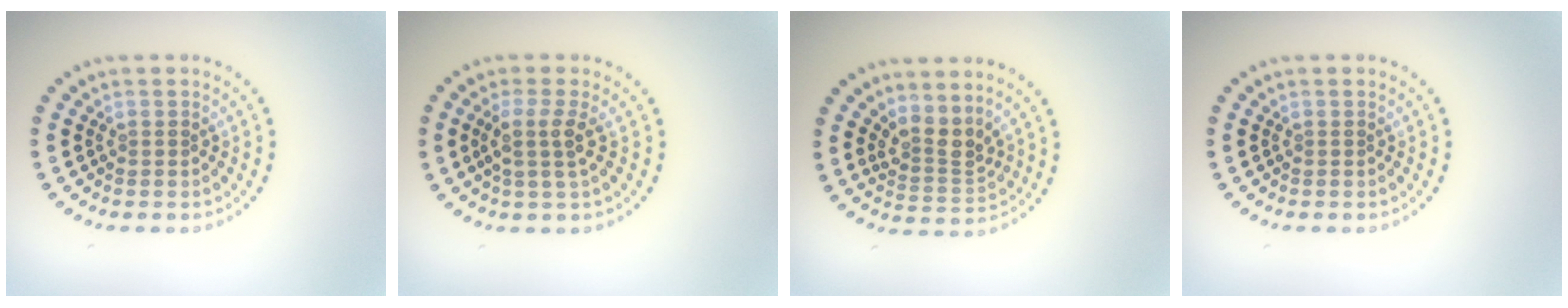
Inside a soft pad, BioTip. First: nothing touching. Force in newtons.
{"total": 2.2, "press": 1.9, "slide": 1.2}
{"total": 2.8, "press": 2.0, "slide": 2.0}
{"total": 0.0}